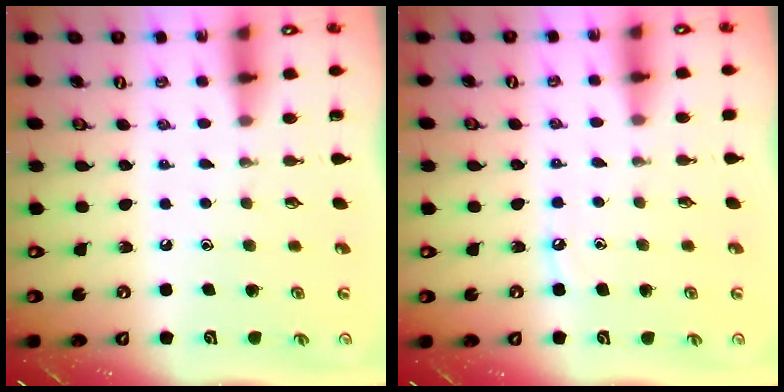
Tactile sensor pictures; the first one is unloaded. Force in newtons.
{"total": 4.4, "press": 4.4, "slide": 0.6}